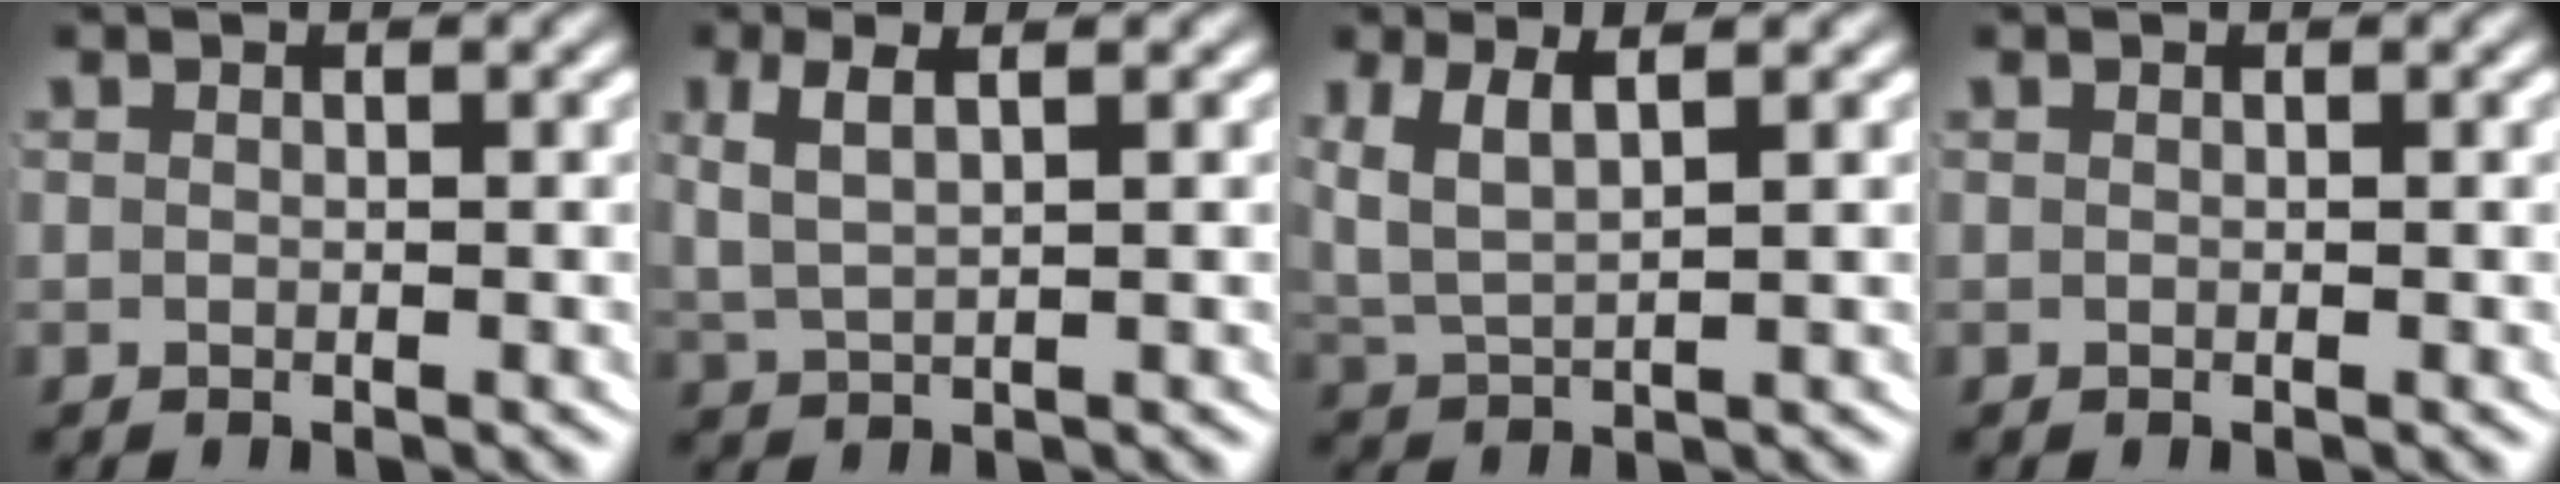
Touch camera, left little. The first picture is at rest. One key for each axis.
{"total": 3.5, "fx": 1.2, "fy": 1.8, "fz": 2.7, "tx": -0.065, "ty": -0.001, "tz": 0.026}
{"total": 4.5, "fx": 1.2, "fy": 2.9, "fz": 3.1, "tx": -0.088, "ty": -0.012, "tz": 0.029}
{"total": 0.0}